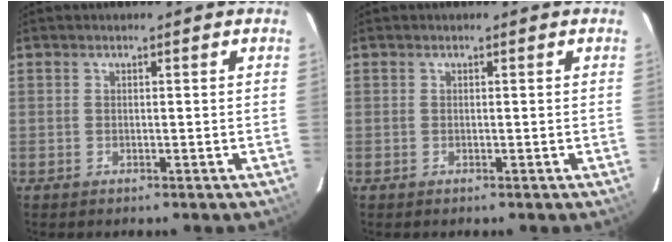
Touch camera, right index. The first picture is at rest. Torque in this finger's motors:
{"motor_torque": [-0.15, 0.01, 0.01, 0.00]}